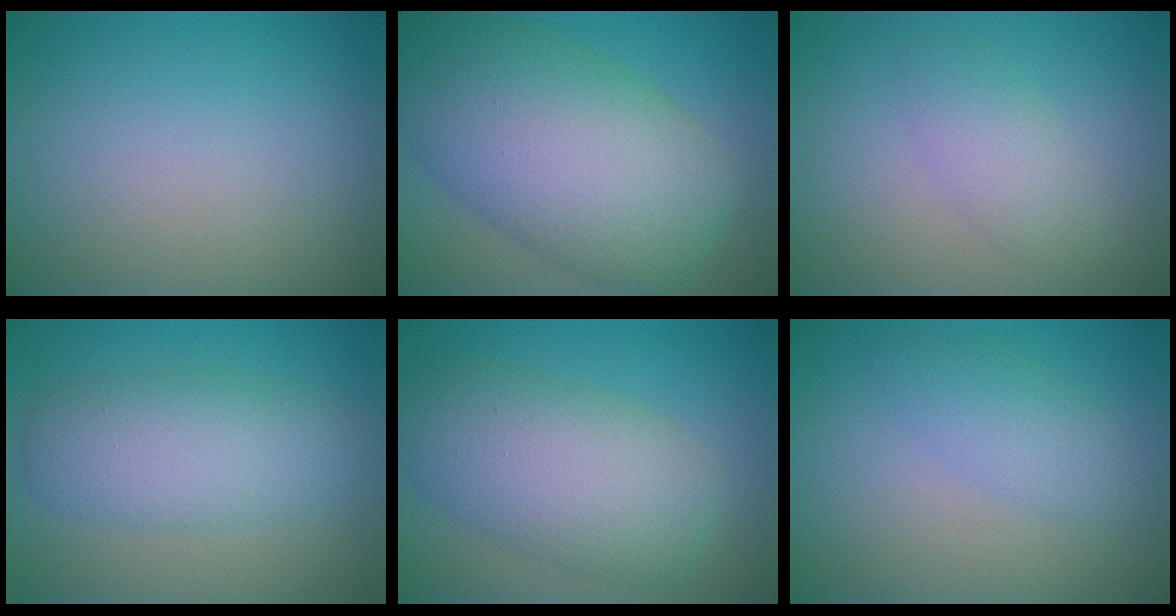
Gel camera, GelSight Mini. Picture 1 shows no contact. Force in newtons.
{"total": 12.8, "press": 12.8, "slide": 0.3}
{"total": 2.4, "press": 2.4, "slide": 0.1}
{"total": 5.6, "press": 5.6, "slide": 0.2}
{"total": 7.9, "press": 7.9, "slide": 0.2}
{"total": 2.5, "press": 2.5, "slide": 0.1}